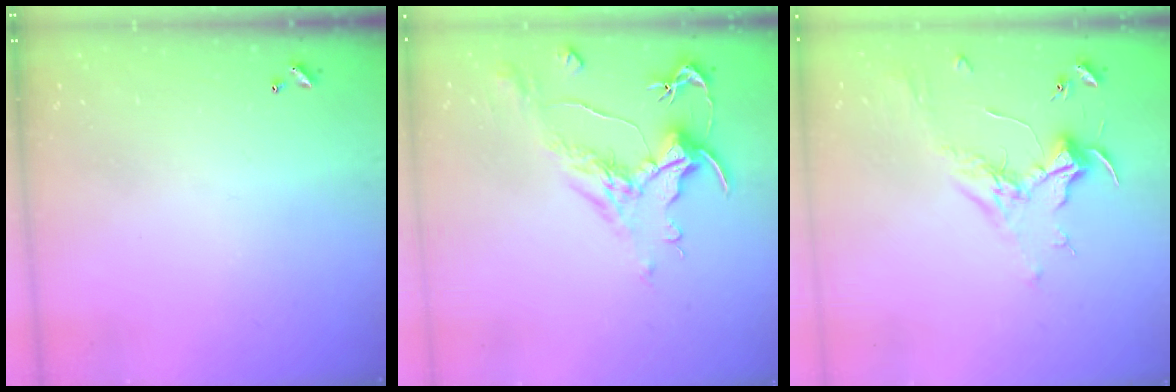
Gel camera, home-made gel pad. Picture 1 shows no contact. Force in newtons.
{"total": 1.6, "press": 0.6, "slide": 1.4}
{"total": 1.8, "press": 1.7, "slide": 0.7}